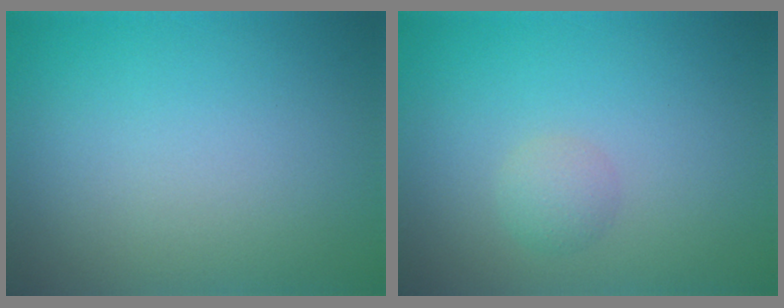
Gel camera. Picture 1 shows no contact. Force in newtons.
{"total": 1.4, "press": 1.4, "slide": 0.0}